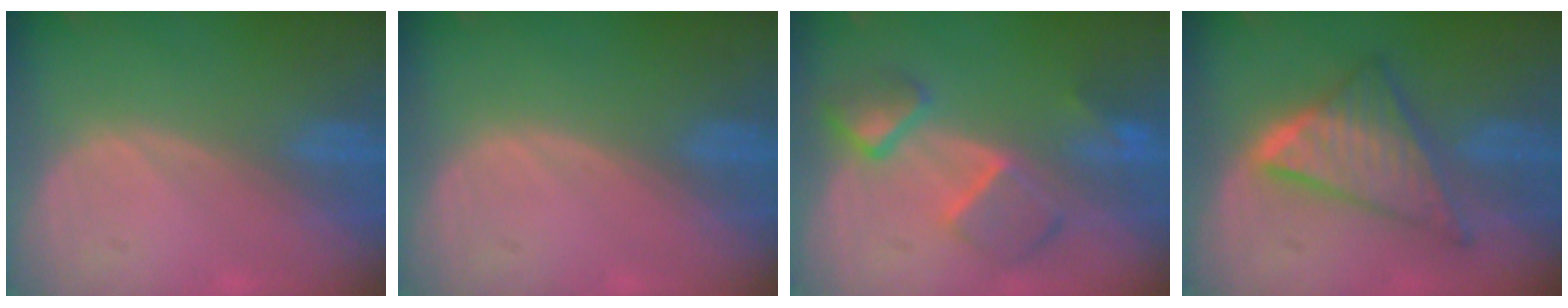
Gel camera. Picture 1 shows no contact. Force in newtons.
{"total": 0.0}
{"total": 7.2, "press": 6.8, "slide": 2.3}
{"total": 9.2, "press": 9.2, "slide": 0.7}